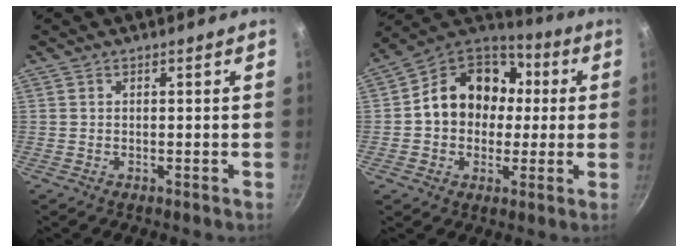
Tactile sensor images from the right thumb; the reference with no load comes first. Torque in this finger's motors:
{"motor_torque": [0.93, 3.10, 0.92, -0.53, 0.10]}